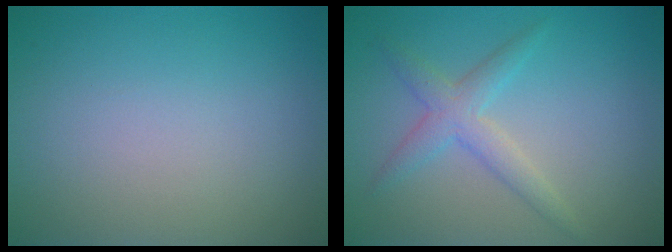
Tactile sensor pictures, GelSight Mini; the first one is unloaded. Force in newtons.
{"total": 2.6, "press": 2.6, "slide": 0.1}